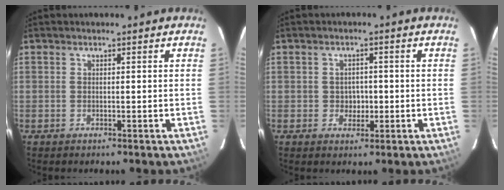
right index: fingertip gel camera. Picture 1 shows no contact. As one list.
[{"total": 2.8, "force": [-0.5, 2.5, 1.1], "torque": [-0.017, 0.008, -0.004]}]